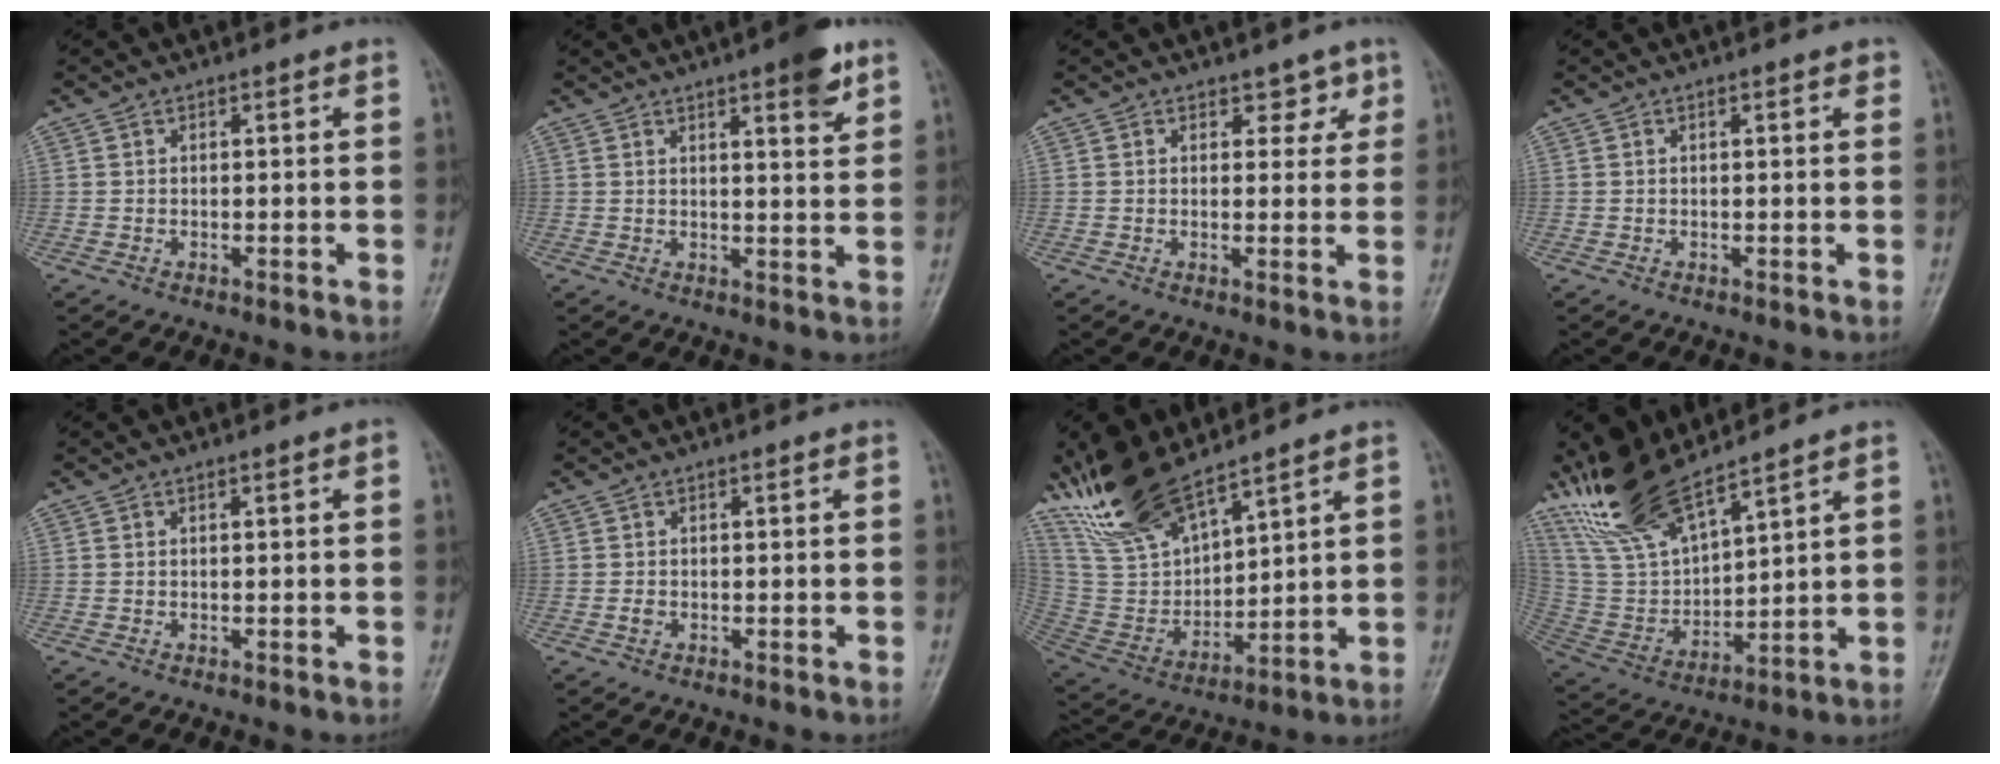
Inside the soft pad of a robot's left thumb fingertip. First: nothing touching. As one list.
[{"total": 6.7, "force": [4.0, 1.4, 5.1], "torque": [-0.062, -0.020, 0.051]}, {"total": 3.2, "force": [2.0, 2.1, 1.4], "torque": [0.012, -0.009, 0.023]}, {"total": 1.3, "force": [0.6, 0.3, 1.1], "torque": [-0.014, 0.001, 0.006]}, {"total": 1.1, "force": [0.2, 0.2, 1.0], "torque": [-0.019, 0.001, 0.002]}, {"total": 0.8, "force": [-0.2, 0.7, 0.3], "torque": [-0.004, 0.004, -0.004]}, {"total": 16.4, "force": [13.1, 5.2, 8.4], "torque": [-0.142, -0.063, 0.270]}, {"total": 14.5, "force": [12.2, 3.5, 7.0], "torque": [-0.129, -0.058, 0.260]}]